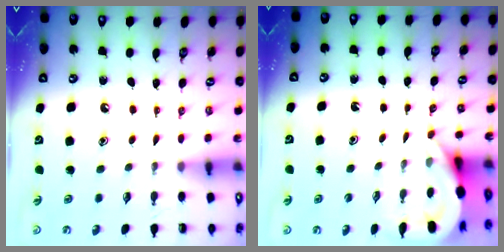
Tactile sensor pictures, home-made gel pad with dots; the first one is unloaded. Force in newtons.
{"total": 4.7, "press": 4.7, "slide": 0.2}